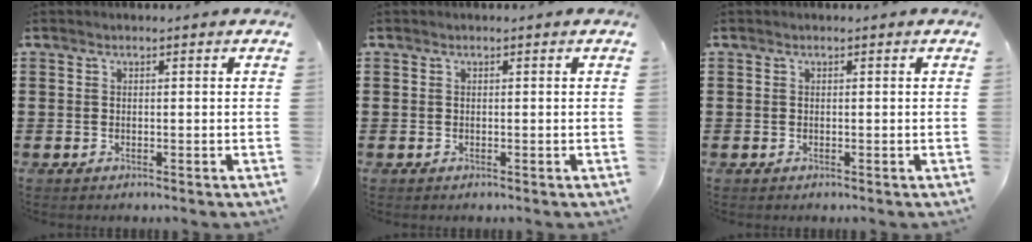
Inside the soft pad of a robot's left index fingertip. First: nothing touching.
{"total": 0.0}
{"total": 0.0}